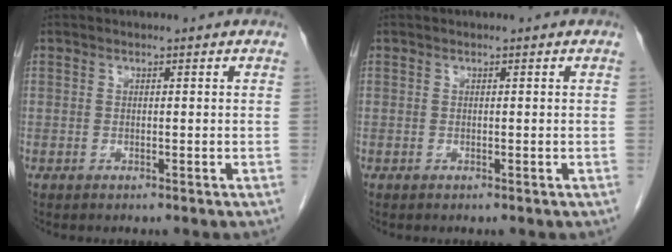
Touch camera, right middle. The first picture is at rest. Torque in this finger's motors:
{"motor_torque": [0.16, 0.15, -0.01, 0.01]}